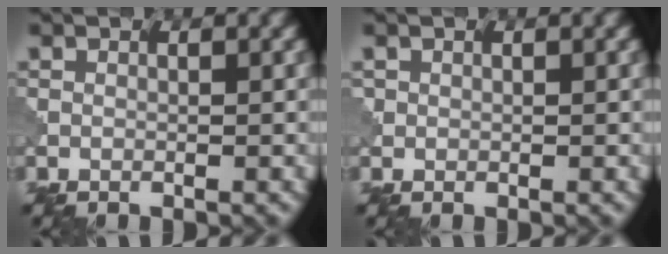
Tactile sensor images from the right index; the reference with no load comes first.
{"total": 0.8, "force": [0.5, 0.7, 0.0], "torque": [0.006, 0.002, 0.004]}